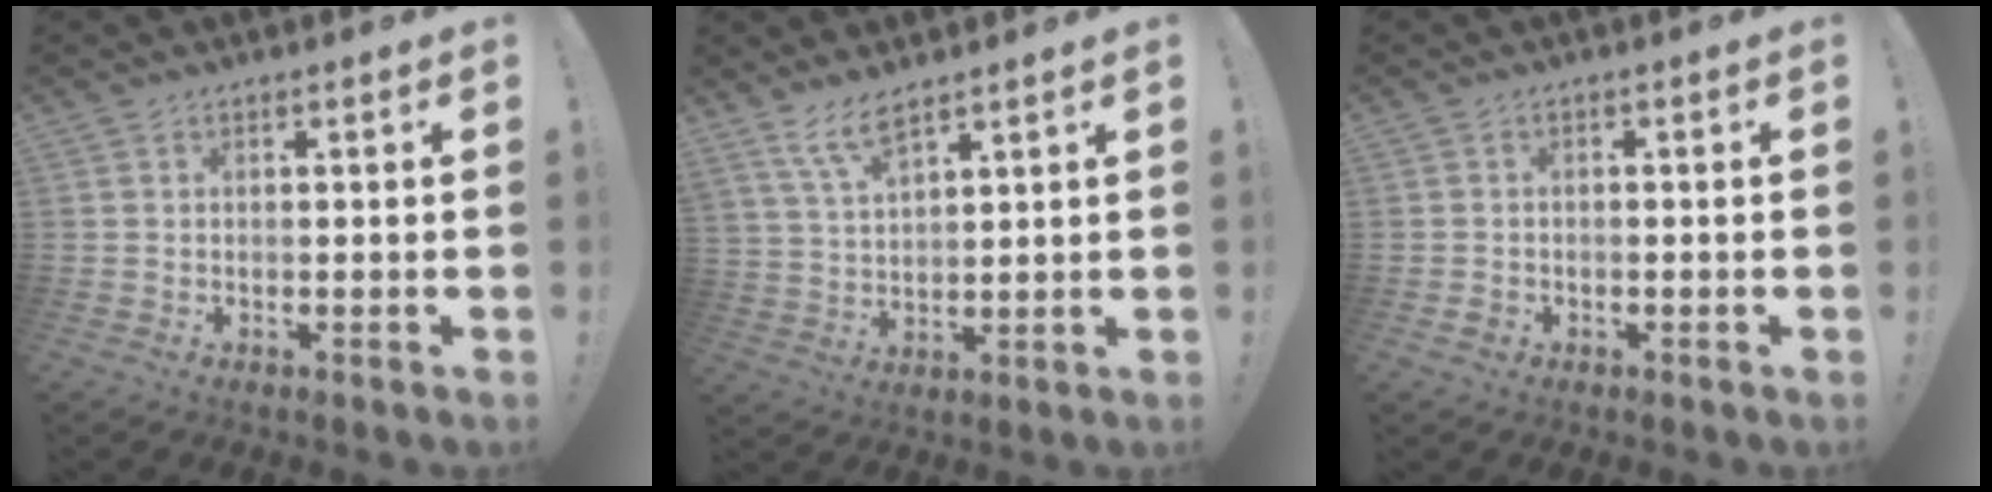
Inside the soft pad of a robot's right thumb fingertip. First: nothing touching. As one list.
[{"total": 7.1, "force": [5.6, 1.7, 3.9], "torque": [-0.085, -0.027, 0.106]}, {"total": 1.8, "force": [-1.0, 1.3, 0.8], "torque": [-0.011, 0.004, -0.017]}]